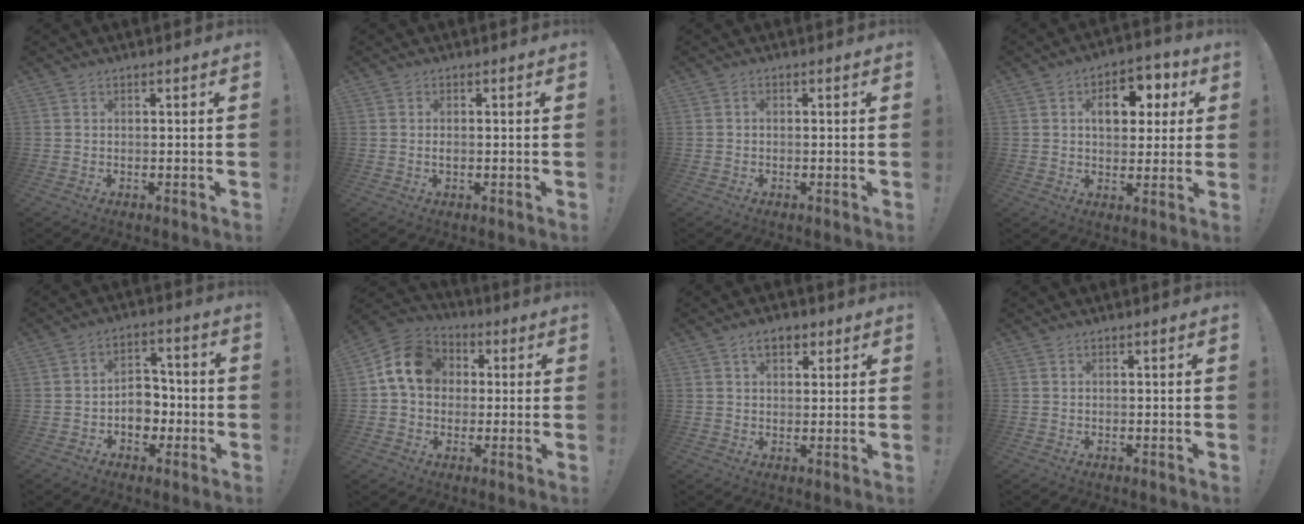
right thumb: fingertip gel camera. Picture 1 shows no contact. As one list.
[{"total": 1.0, "force": [-0.2, 0.4, 0.9], "torque": [-0.018, 0.001, -0.004]}, {"total": 0.6, "force": [-0.3, 0.4, 0.3], "torque": [-0.007, 0.002, -0.006]}, {"total": 11.1, "force": [3.2, 7.5, 7.6], "torque": [-0.099, -0.002, 0.055]}, {"total": 9.2, "force": [-2.0, 7.4, 5.0], "torque": [-0.074, 0.013, -0.029]}, {"total": 13.7, "force": [2.9, 11.1, 7.4], "torque": [-0.113, 0.010, 0.062]}, {"total": 5.6, "force": [2.8, 3.3, 3.5], "torque": [-0.049, 0.001, 0.049]}, {"total": 0.0}]